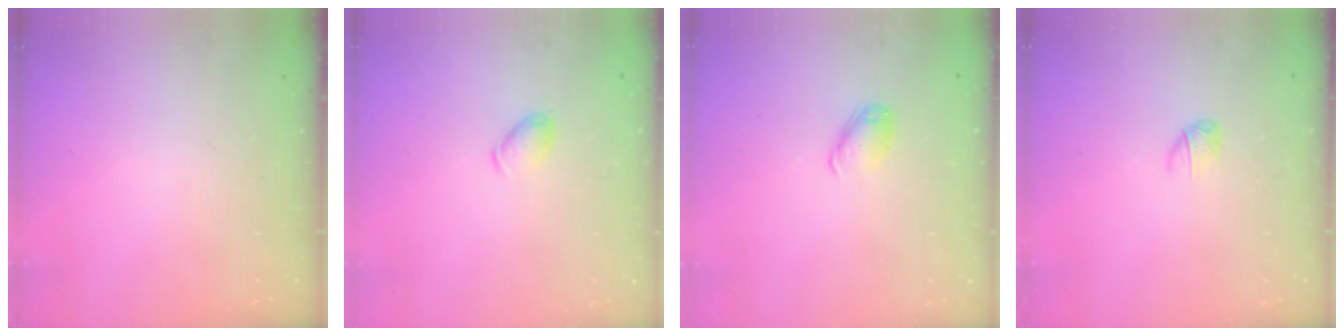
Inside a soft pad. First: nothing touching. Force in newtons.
{"total": 6.0, "press": 5.9, "slide": 1.1}
{"total": 7.5, "press": 7.5, "slide": 1.1}
{"total": 3.6, "press": 3.5, "slide": 0.8}